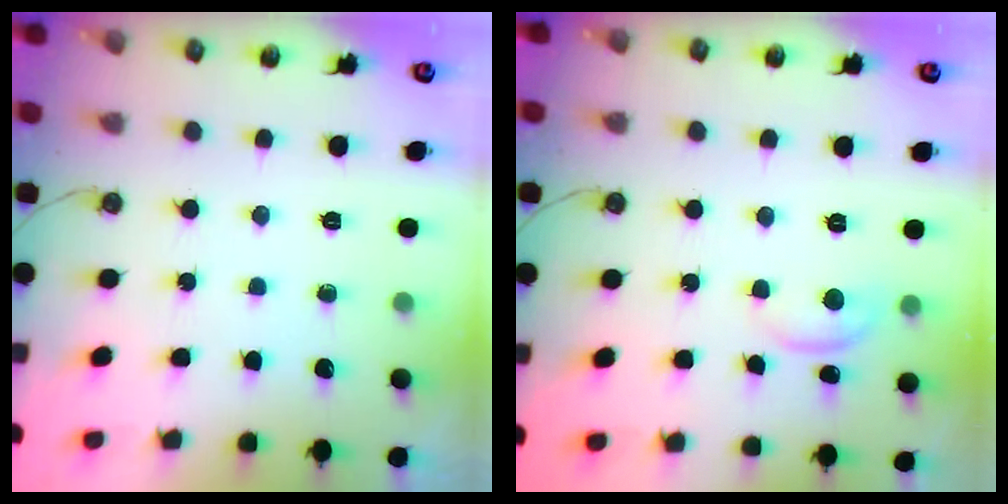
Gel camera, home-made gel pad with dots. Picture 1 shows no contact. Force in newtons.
{"total": 1.4, "press": 1.4, "slide": 0.4}